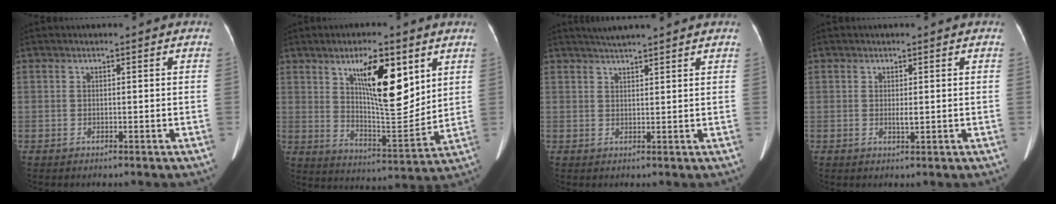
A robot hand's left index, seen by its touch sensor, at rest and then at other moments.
{"total": 12.8, "force": [5.7, 3.4, 10.9], "torque": [-0.183, -0.002, 0.105]}
{"total": 5.5, "force": [4.9, 0.0, 2.5], "torque": [-0.041, 0.026, 0.074]}
{"total": 1.1, "force": [0.1, 0.2, 1.1], "torque": [-0.022, -0.003, 0.003]}